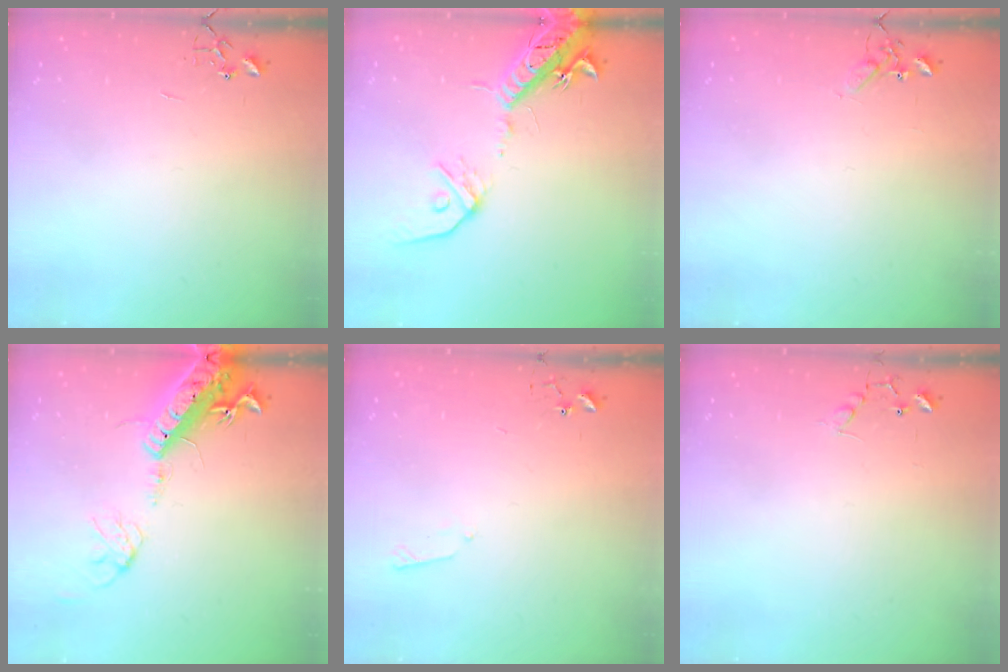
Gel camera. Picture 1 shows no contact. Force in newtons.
{"total": 16.6, "press": 16.3, "slide": 3.5}
{"total": 4.7, "press": 4.6, "slide": 0.6}
{"total": 18.0, "press": 17.6, "slide": 4.1}
{"total": 4.1, "press": 4.0, "slide": 0.6}
{"total": 6.7, "press": 6.7, "slide": 0.4}